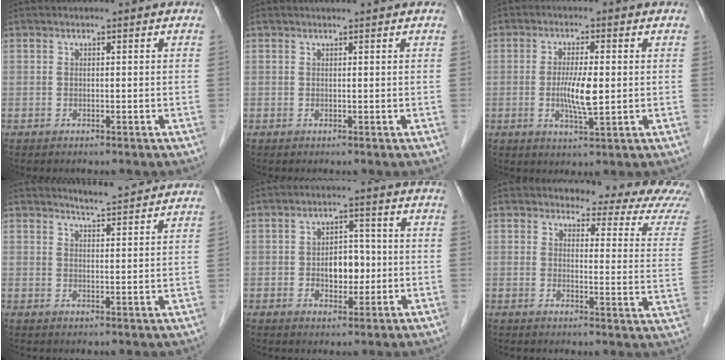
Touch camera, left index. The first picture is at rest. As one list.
[{"total": 1.7, "force": [1.6, 0.2, 0.3], "torque": [-0.002, 0.013, 0.022]}, {"total": 5.5, "force": [-0.4, 1.0, 5.4], "torque": [-0.101, -0.009, -0.007]}, {"total": 6.6, "force": [6.4, 0.0, 1.7], "torque": [-0.035, 0.004, 0.082]}, {"total": 5.3, "force": [-0.7, 3.4, 4.0], "torque": [-0.059, 0.009, -0.009]}, {"total": 13.2, "force": [12.2, 1.8, 4.7], "torque": [-0.035, -0.070, 0.113]}]